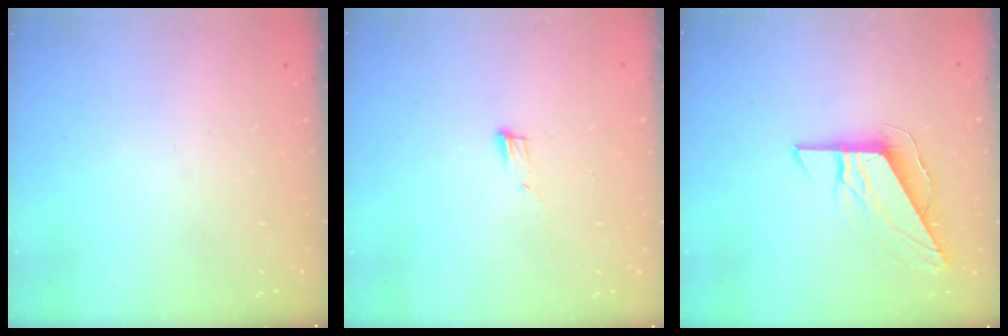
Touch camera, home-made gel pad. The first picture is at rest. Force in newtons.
{"total": 5.1, "press": 4.9, "slide": 1.1}
{"total": 8.8, "press": 8.8, "slide": 0.4}